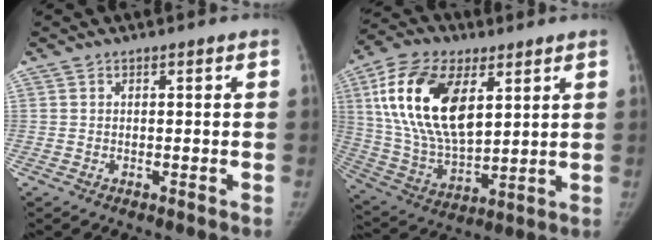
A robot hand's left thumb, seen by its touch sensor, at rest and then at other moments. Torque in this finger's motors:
{"motor_torque": [2.56, 2.45, 2.23, -0.54, 0.73]}